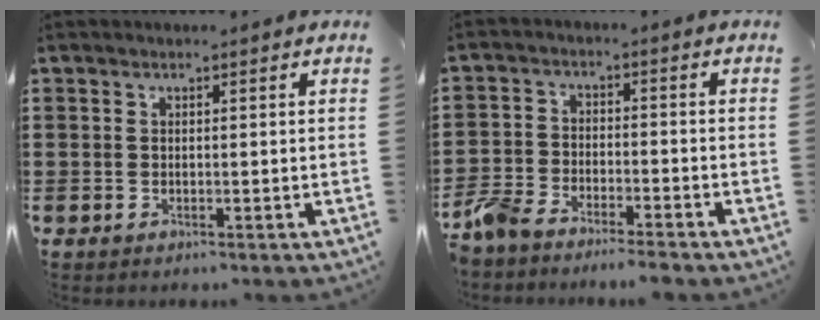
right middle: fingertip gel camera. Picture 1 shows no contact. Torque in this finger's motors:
{"motor_torque": [0.50, 0.17, 0.10, 0.04]}